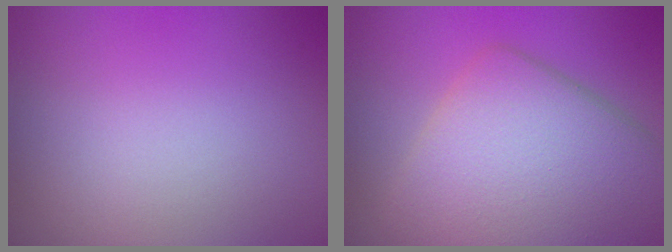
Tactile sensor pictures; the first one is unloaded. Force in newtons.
{"total": 8.6, "press": 8.6, "slide": 0.4}